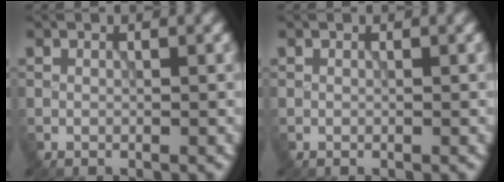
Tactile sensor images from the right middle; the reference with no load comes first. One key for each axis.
{"total": 0.0}